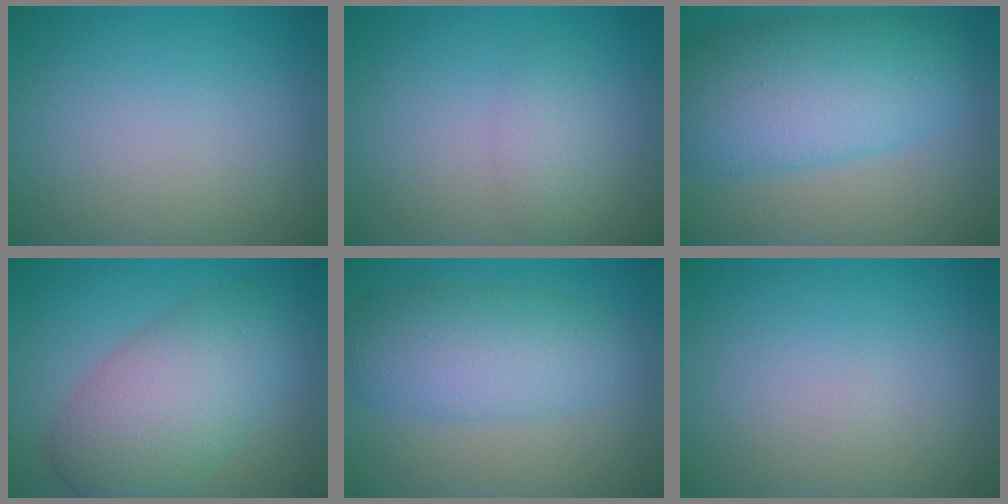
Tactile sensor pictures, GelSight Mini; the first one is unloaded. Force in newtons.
{"total": 1.8, "press": 1.8, "slide": 0.0}
{"total": 9.5, "press": 9.5, "slide": 0.2}
{"total": 7.6, "press": 7.6, "slide": 0.2}
{"total": 5.5, "press": 5.5, "slide": 0.3}
{"total": 0.0}